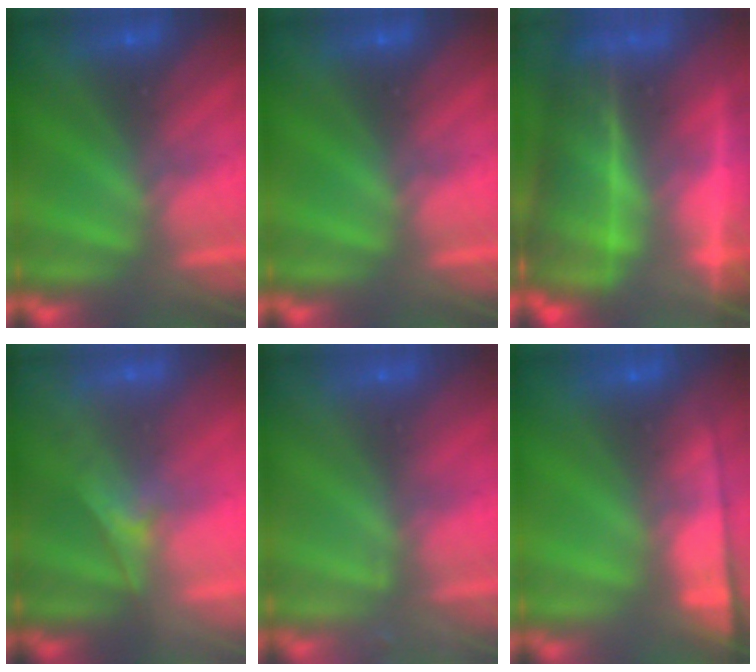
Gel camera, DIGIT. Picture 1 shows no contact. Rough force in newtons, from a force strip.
{"total": 0.0}
{"total": 5.6}
{"total": 1.9}
{"total": 2.4}
{"total": 11.8}